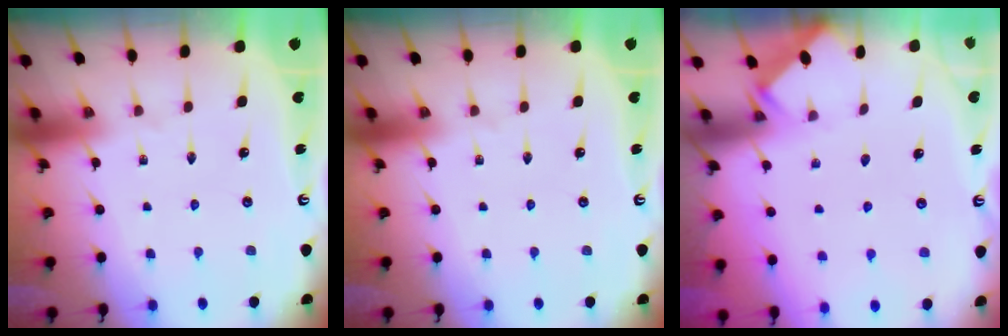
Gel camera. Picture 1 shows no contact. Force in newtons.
{"total": 0.0}
{"total": 1.7, "press": 1.7, "slide": 0.2}